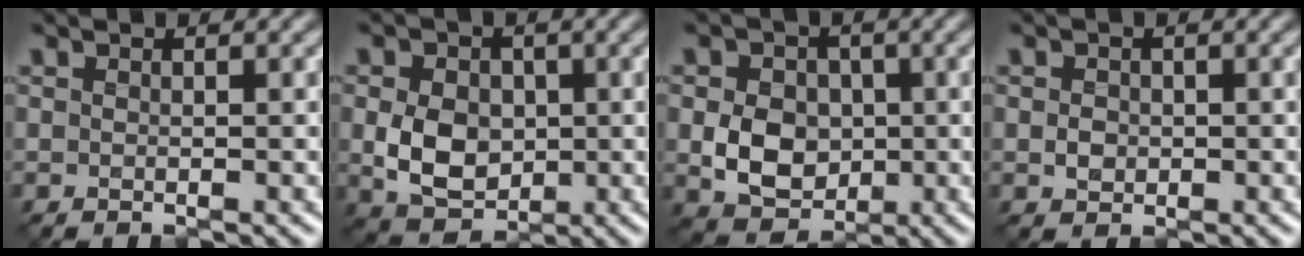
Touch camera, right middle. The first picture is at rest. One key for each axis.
{"total": 5.3, "fx": -0.4, "fy": 4.1, "fz": 3.4, "tx": -0.065, "ty": -0.006, "tz": -0.007}
{"total": 5.6, "fx": -0.5, "fy": 4.5, "fz": 3.3, "tx": -0.061, "ty": -0.004, "tz": -0.011}
{"total": 1.2, "fx": -0.2, "fy": 1.1, "fz": 0.4, "tx": -0.008, "ty": -0.003, "tz": -0.004}